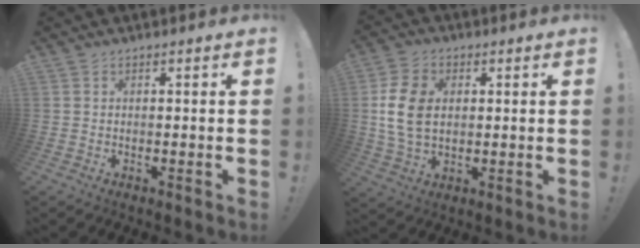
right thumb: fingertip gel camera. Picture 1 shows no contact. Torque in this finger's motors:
{"motor_torque": [0.84, 1.61, 0.61, -0.28, 0.41]}